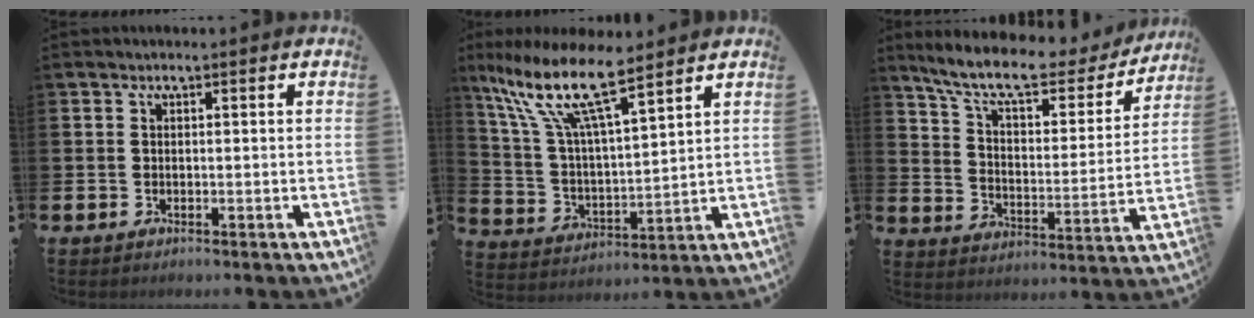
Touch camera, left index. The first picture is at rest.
{"total": 12.0, "force": [9.2, 2.7, 7.2], "torque": [-0.178, -0.043, 0.156]}
{"total": 10.1, "force": [8.7, 2.6, 4.5], "torque": [-0.119, -0.053, 0.147]}